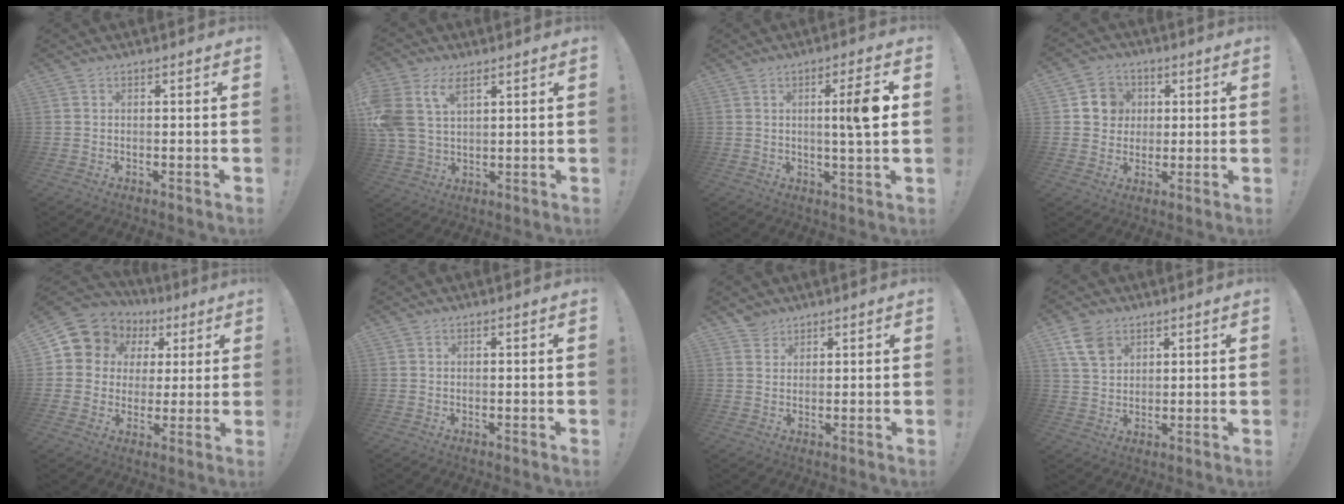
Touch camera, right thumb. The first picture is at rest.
{"total": 11.1, "force": [5.4, 6.9, 6.8], "torque": [-0.144, -0.017, 0.105]}
{"total": 8.8, "force": [1.3, -0.1, 8.7], "torque": [-0.130, -0.009, 0.008]}
{"total": 8.3, "force": [1.8, 7.9, 1.8], "torque": [-0.016, -0.007, 0.038]}
{"total": 10.2, "force": [4.8, 8.7, 2.6], "torque": [-0.045, -0.031, 0.099]}
{"total": 0.0}
{"total": 3.4, "force": [2.9, 1.7, 0.3], "torque": [0.003, -0.017, 0.053]}
{"total": 9.1, "force": [5.0, 6.3, 4.3], "torque": [-0.083, -0.017, 0.099]}